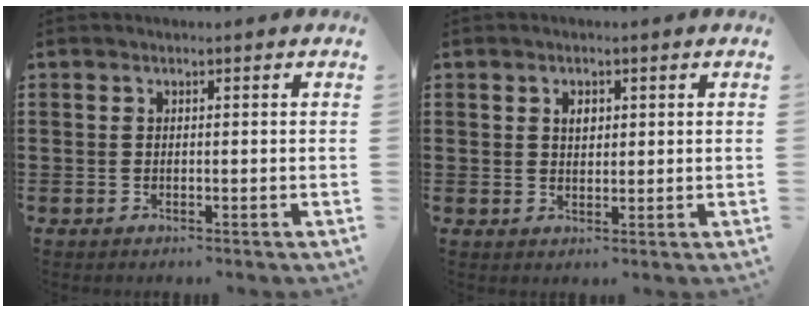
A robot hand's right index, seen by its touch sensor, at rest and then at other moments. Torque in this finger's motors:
{"motor_torque": [0.55, 0.25, 0.05, 0.05]}